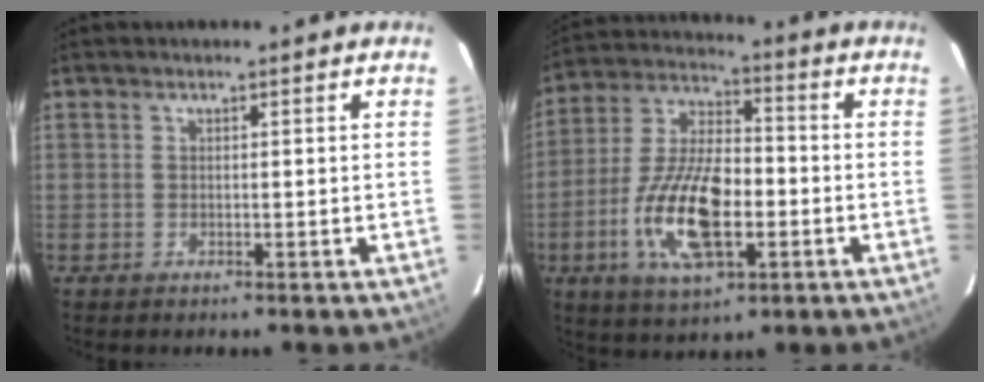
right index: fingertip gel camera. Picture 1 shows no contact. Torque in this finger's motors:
{"motor_torque": [2.14, 0.00, 1.05, 0.21]}